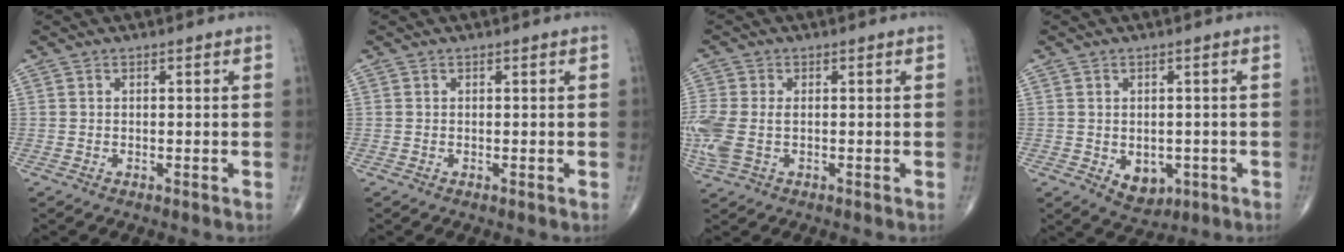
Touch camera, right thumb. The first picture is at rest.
{"total": 0.0}
{"total": 8.9, "force": [-0.9, 5.6, 6.9], "torque": [-0.201, 0.002, -0.011]}
{"total": 5.4, "force": [-1.3, 3.9, 3.4], "torque": [-0.027, 0.000, -0.002]}